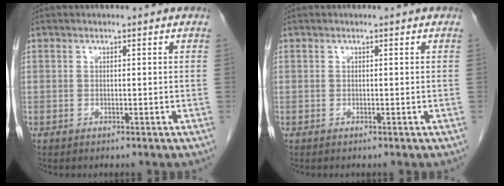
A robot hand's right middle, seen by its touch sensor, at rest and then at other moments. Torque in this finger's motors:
{"motor_torque": [0.04, 0.00, 0.00, -0.01]}